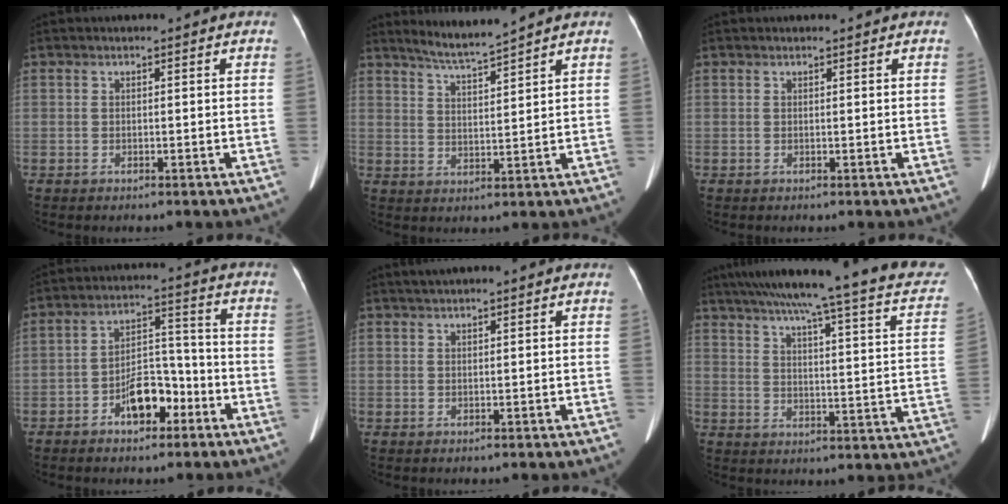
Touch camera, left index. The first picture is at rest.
{"total": 5.0, "force": [4.6, -1.3, 1.4], "torque": [-0.034, -0.010, 0.089]}
{"total": 1.0, "force": [0.9, 0.1, 0.4], "torque": [-0.006, 0.011, 0.015]}
{"total": 7.7, "force": [-4.0, 3.8, 5.3], "torque": [-0.095, 0.025, -0.066]}
{"total": 2.6, "force": [2.1, 0.1, 1.5], "torque": [-0.024, 0.023, 0.038]}
{"total": 28.6, "force": [23.7, 2.5, 15.9], "torque": [-0.221, -0.024, 0.289]}